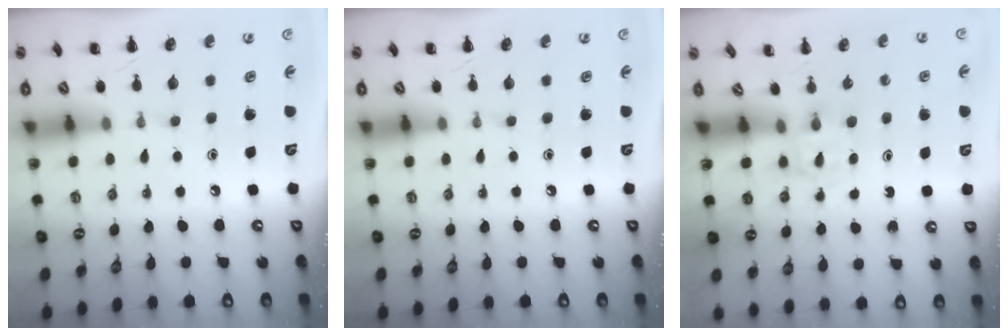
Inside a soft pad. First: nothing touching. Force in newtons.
{"total": 0.0}
{"total": 2.3, "press": 2.1, "slide": 0.9}